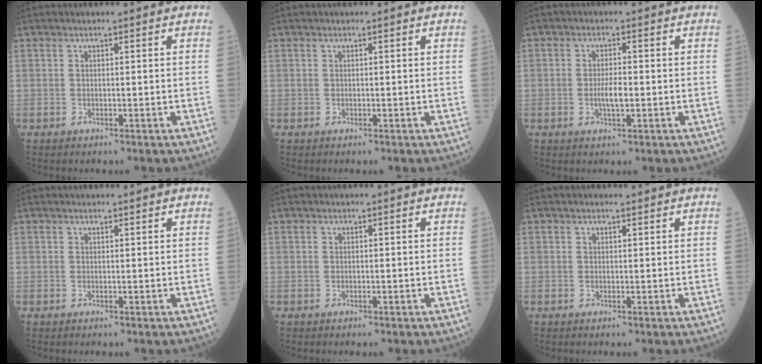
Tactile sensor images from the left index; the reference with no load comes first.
{"total": 0.0}
{"total": 2.9, "force": [-0.4, 0.6, 2.8], "torque": [-0.057, -0.002, -0.007]}
{"total": 1.0, "force": [1.0, 0.0, 0.3], "torque": [-0.010, 0.004, 0.016]}
{"total": 0.0}
{"total": 0.8, "force": [0.7, 0.0, 0.4], "torque": [-0.013, 0.000, 0.012]}